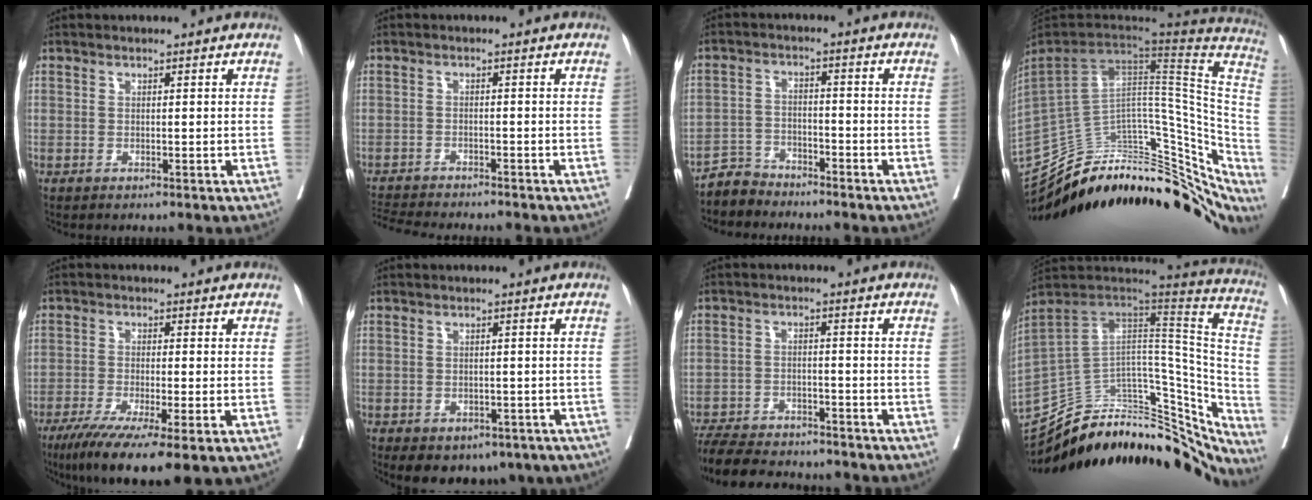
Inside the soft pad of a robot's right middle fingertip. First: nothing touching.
{"total": 10.7, "force": [-9.9, 0.7, 4.0], "torque": [-0.059, -0.011, -0.143]}
{"total": 4.6, "force": [-4.4, 1.4, -0.6], "torque": [0.011, -0.002, -0.086]}
{"total": 37.3, "force": [-29.6, 13.9, 17.8], "torque": [-0.194, 0.024, -0.385]}
{"total": 12.7, "force": [-7.8, 1.8, 9.8], "torque": [-0.146, -0.030, -0.125]}
{"total": 12.3, "force": [-7.7, 7.6, 5.9], "torque": [-0.109, 0.000, -0.083]}
{"total": 15.6, "force": [-14.0, 3.9, 5.7], "torque": [-0.122, -0.009, -0.205]}
{"total": 37.7, "force": [-31.8, 13.0, 15.5], "torque": [-0.190, 0.008, -0.417]}